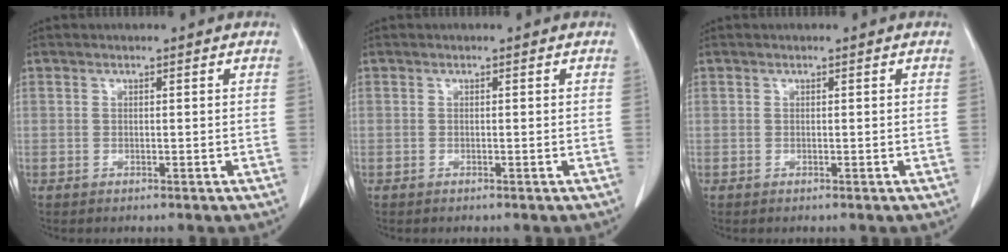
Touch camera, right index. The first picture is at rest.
{"total": 0.0}
{"total": 0.0}